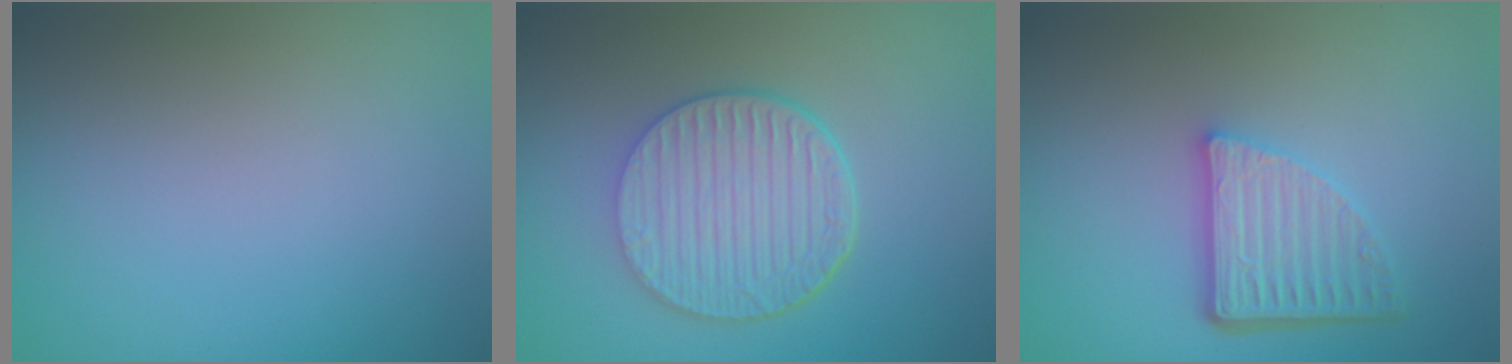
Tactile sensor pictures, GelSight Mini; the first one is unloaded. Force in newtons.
{"total": 6.6, "press": 4.7, "slide": 4.6}
{"total": 4.8, "press": 3.5, "slide": 3.3}